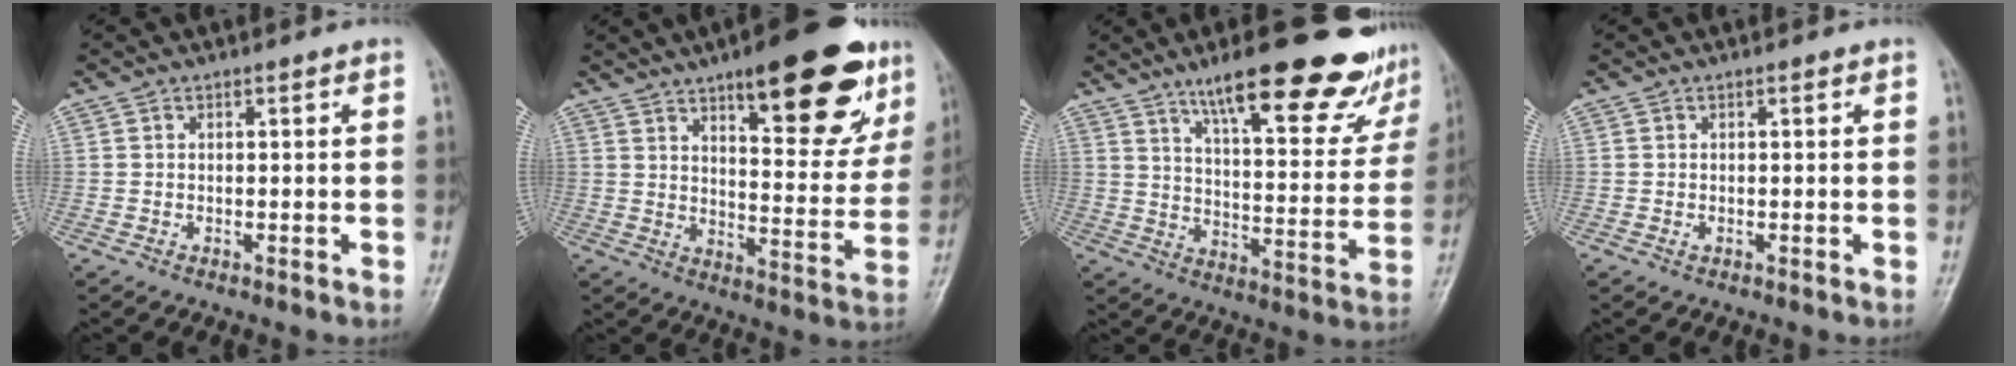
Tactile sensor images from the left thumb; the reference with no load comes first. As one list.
[{"total": 22.2, "force": [12.9, 7.6, 16.4], "torque": [-0.177, -0.048, 0.182]}, {"total": 24.5, "force": [17.0, 6.2, 16.5], "torque": [-0.194, -0.065, 0.240]}, {"total": 0.6, "force": [0.0, 0.4, 0.5], "torque": [-0.008, -0.001, 0.000]}]